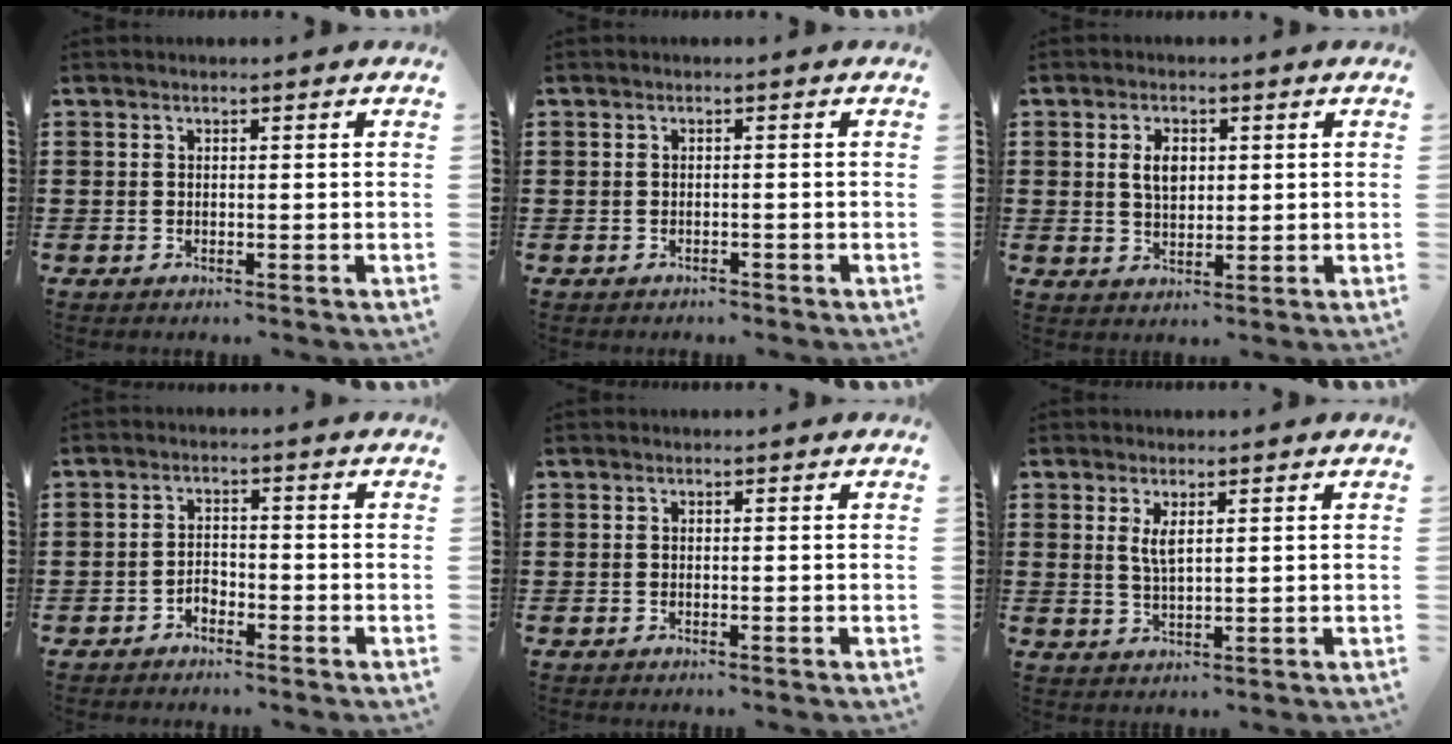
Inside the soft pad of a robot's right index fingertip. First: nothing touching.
{"total": 0.8, "force": [-0.8, 0.2, -0.1], "torque": [-0.001, 0.002, -0.018]}
{"total": 3.8, "force": [0.8, 2.2, 3.0], "torque": [-0.056, 0.008, 0.012]}
{"total": 1.8, "force": [-1.5, 0.9, 0.3], "torque": [-0.012, 0.004, -0.032]}
{"total": 0.0}
{"total": 2.8, "force": [1.2, 0.8, 2.4], "torque": [-0.051, 0.002, 0.020]}